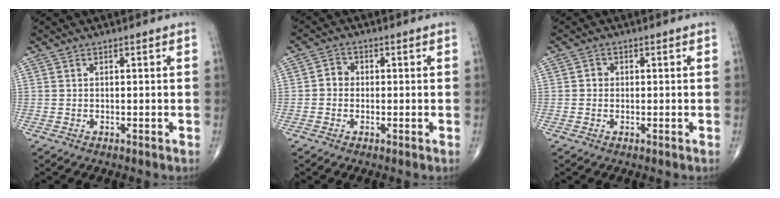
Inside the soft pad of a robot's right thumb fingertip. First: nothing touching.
{"total": 2.6, "force": [-0.3, 2.3, 1.2], "torque": [-0.005, 0.009, -0.013]}
{"total": 1.3, "force": [0.0, 1.2, 0.5], "torque": [0.000, 0.004, -0.003]}